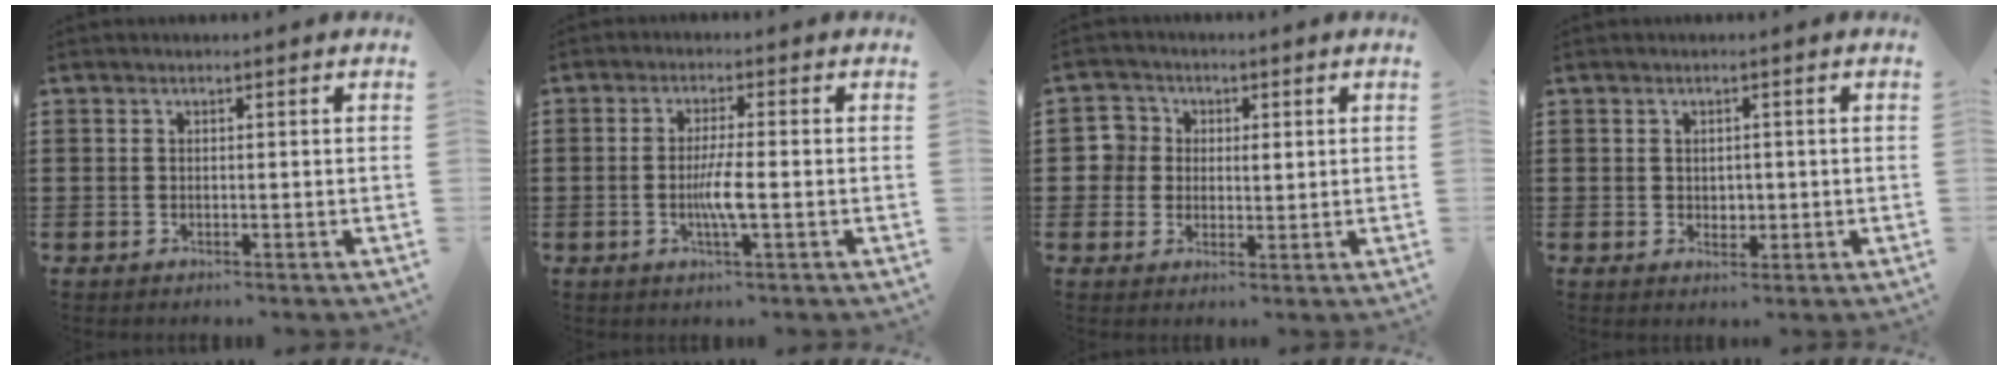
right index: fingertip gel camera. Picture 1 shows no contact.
{"total": 4.5, "force": [-1.2, 0.1, 4.4], "torque": [-0.084, -0.011, -0.024]}
{"total": 4.0, "force": [0.6, 3.9, 0.5], "torque": [-0.031, 0.015, 0.009]}
{"total": 1.5, "force": [0.0, 1.2, 0.9], "torque": [-0.020, 0.007, -0.002]}